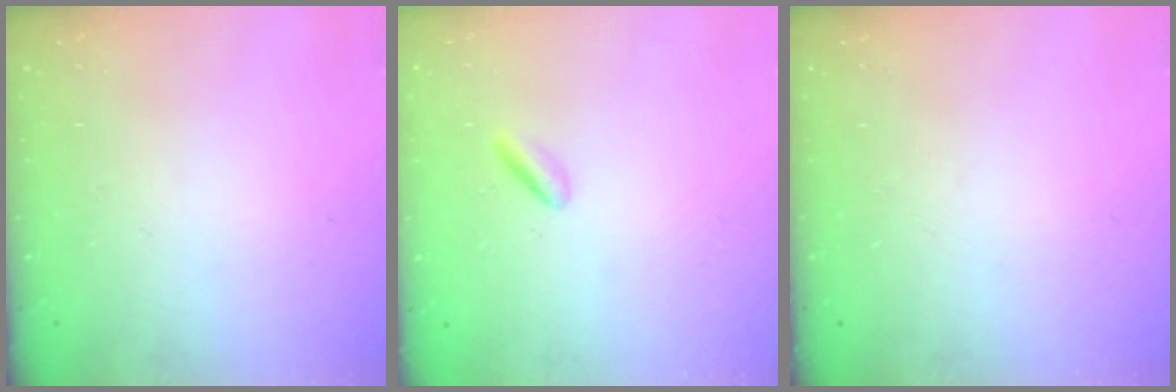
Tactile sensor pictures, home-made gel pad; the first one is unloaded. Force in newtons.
{"total": 1.3, "press": 1.1, "slide": 0.8}
{"total": 0.0}